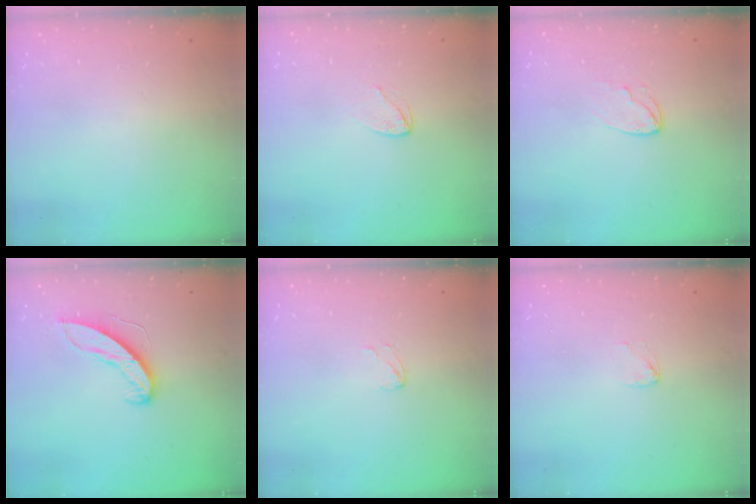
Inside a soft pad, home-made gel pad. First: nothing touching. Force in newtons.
{"total": 2.4, "press": 2.4, "slide": 0.2}
{"total": 6.0, "press": 6.0, "slide": 0.4}
{"total": 9.0, "press": 9.0, "slide": 0.3}
{"total": 2.9, "press": 2.9, "slide": 0.2}
{"total": 2.8, "press": 2.8, "slide": 0.2}